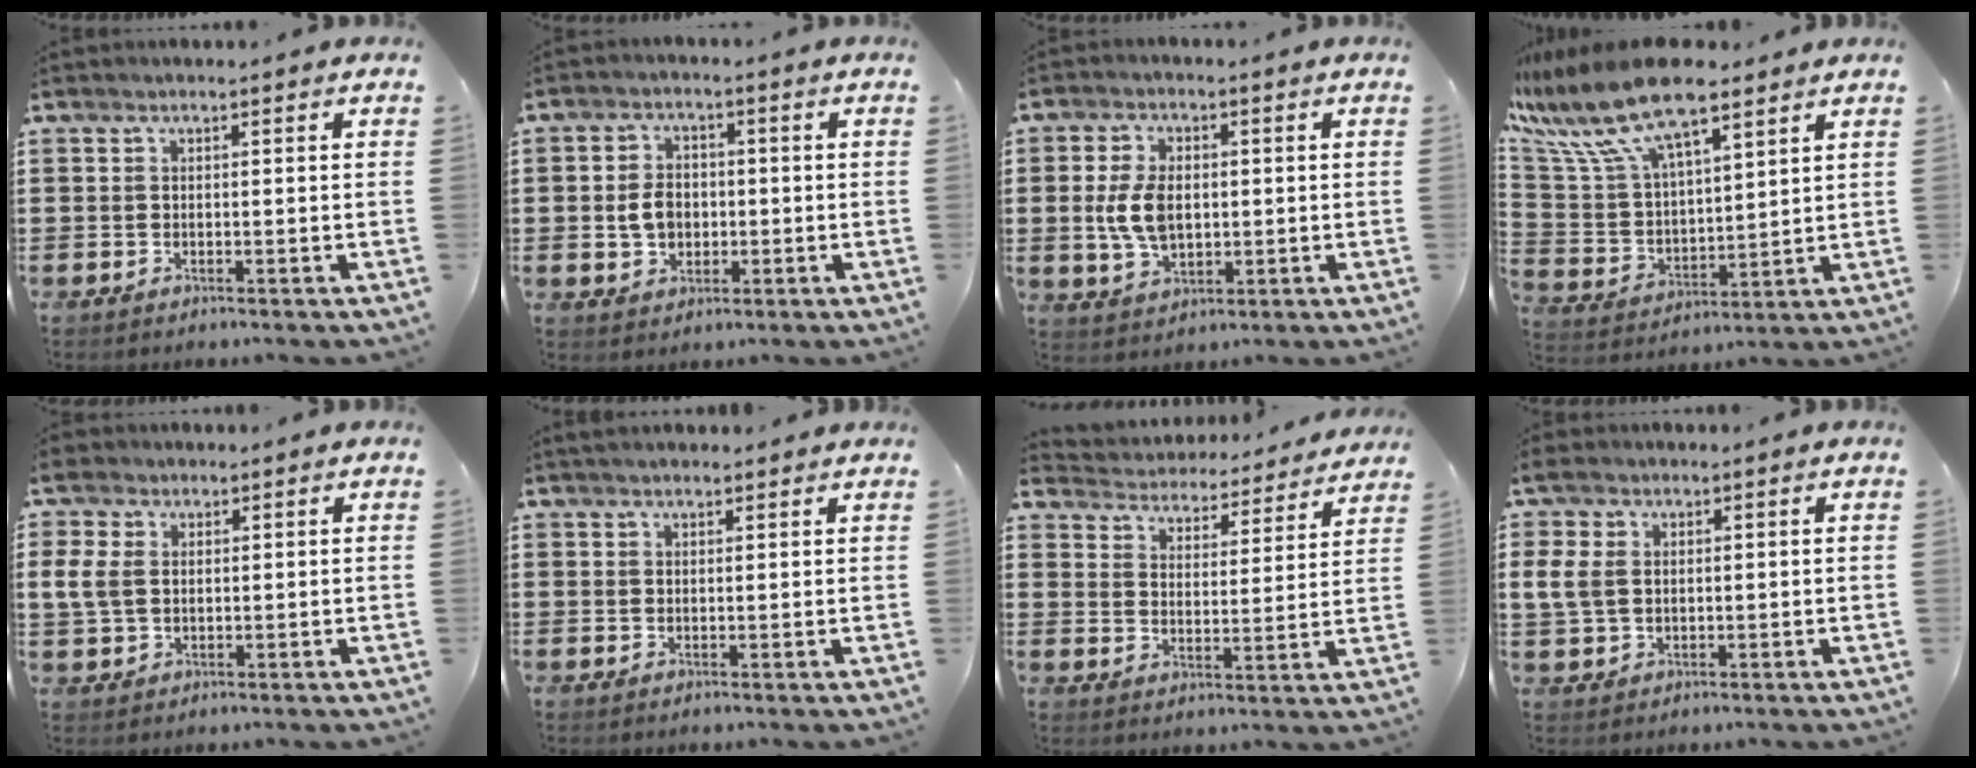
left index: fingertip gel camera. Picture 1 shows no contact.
{"total": 4.5, "force": [-0.4, 3.4, 2.9], "torque": [-0.060, 0.003, -0.014]}
{"total": 6.9, "force": [0.3, 4.3, 5.5], "torque": [-0.137, 0.006, -0.002]}
{"total": 13.9, "force": [10.5, 4.0, 8.2], "torque": [-0.209, -0.039, 0.183]}
{"total": 5.1, "force": [1.7, 3.8, 3.0], "torque": [-0.083, 0.011, 0.029]}
{"total": 1.5, "force": [1.4, 0.3, 0.4], "torque": [-0.010, 0.002, 0.027]}
{"total": 4.1, "force": [4.1, 0.1, -0.4], "torque": [-0.020, -0.038, 0.064]}
{"total": 4.6, "force": [1.4, 3.2, 2.9], "torque": [-0.081, 0.007, 0.022]}